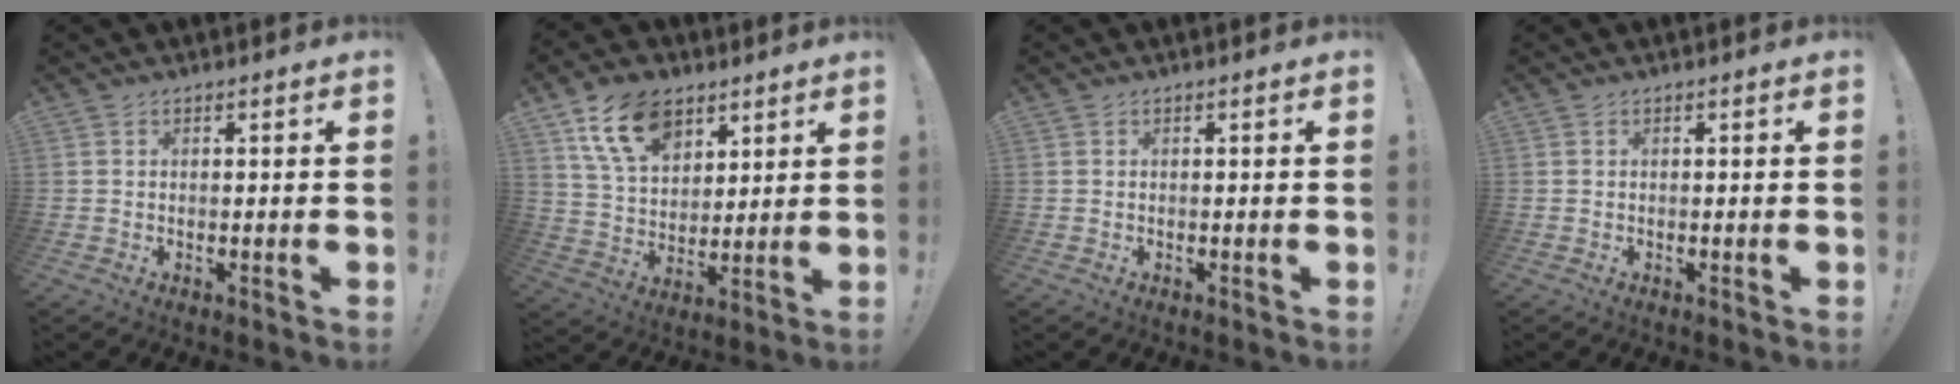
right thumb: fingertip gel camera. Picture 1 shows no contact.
{"total": 15.3, "force": [8.7, 9.7, 8.1], "torque": [-0.142, -0.031, 0.165]}
{"total": 0.0}
{"total": 0.0}